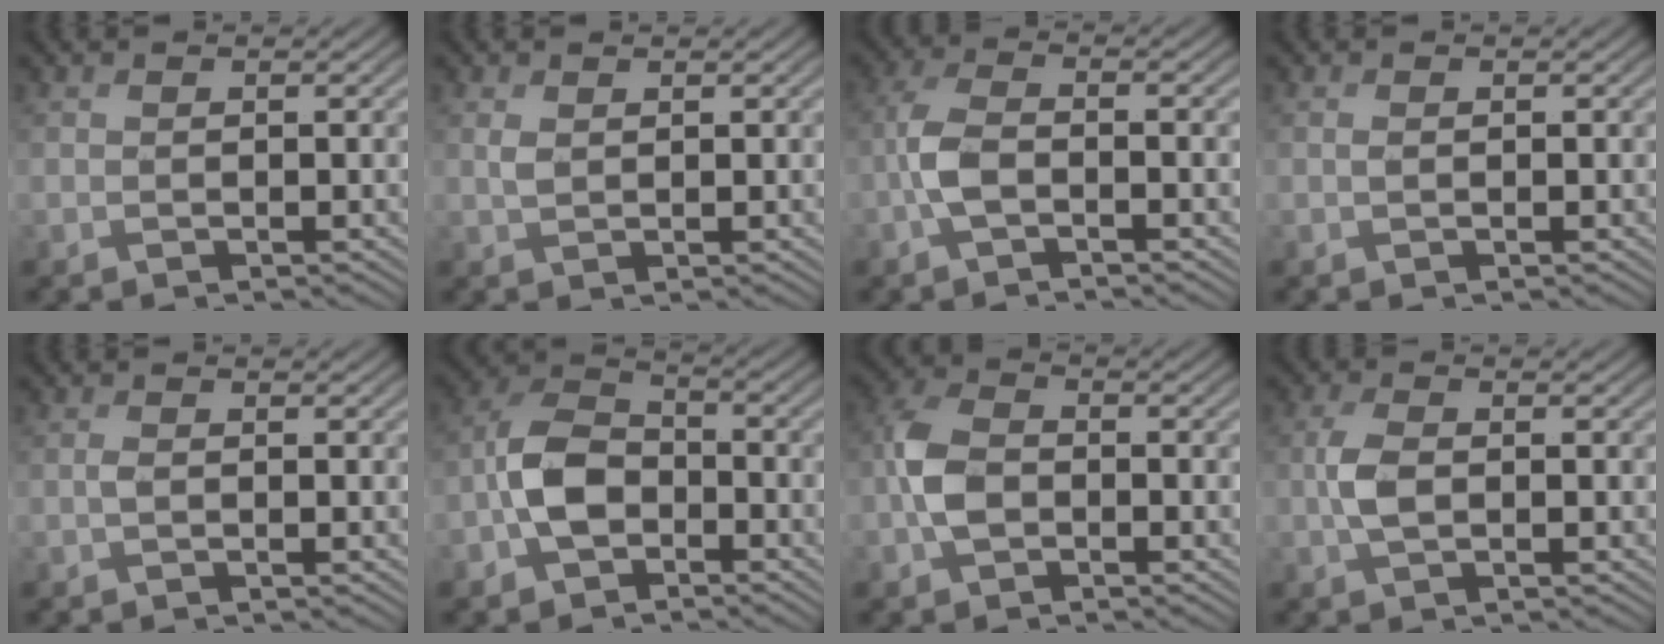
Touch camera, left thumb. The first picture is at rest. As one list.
[{"total": 1.4, "force": [1.1, 0.4, 0.8], "torque": [-0.021, 0.007, 0.025]}, {"total": 3.7, "force": [-1.1, 1.2, 3.3], "torque": [-0.080, 0.011, -0.035]}, {"total": 0.6, "force": [0.5, 0.0, 0.3], "torque": [-0.007, 0.004, 0.009]}, {"total": 0.6, "force": [0.2, 0.0, 0.6], "torque": [-0.016, 0.006, 0.002]}, {"total": 6.2, "force": [-2.2, 4.0, 4.3], "torque": [-0.088, 0.015, -0.058]}, {"total": 4.9, "force": [-1.0, 3.1, 3.6], "torque": [-0.084, 0.009, -0.029]}, {"total": 3.2, "force": [0.1, 1.4, 2.9], "torque": [-0.069, 0.008, -0.001]}]